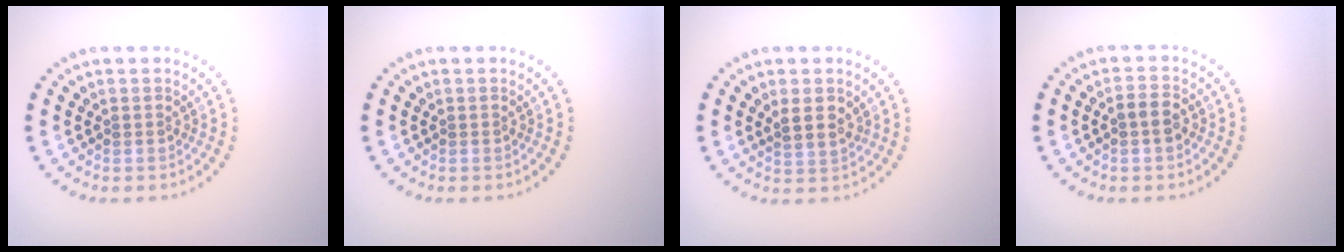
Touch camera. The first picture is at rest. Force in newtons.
{"total": 0.0}
{"total": 2.2, "press": 2.0, "slide": 0.9}
{"total": 1.8, "press": 1.8, "slide": 0.5}